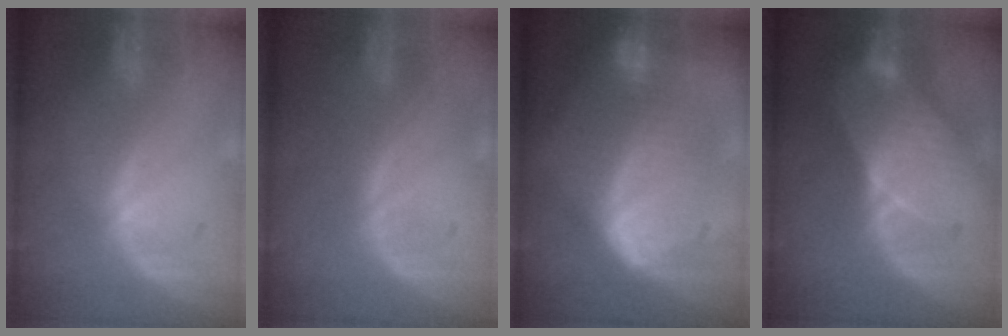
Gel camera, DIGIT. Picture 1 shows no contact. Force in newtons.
{"total": 0.0}
{"total": 9.4, "press": 9.4, "slide": 0.2}
{"total": 7.1, "press": 7.0, "slide": 1.4}